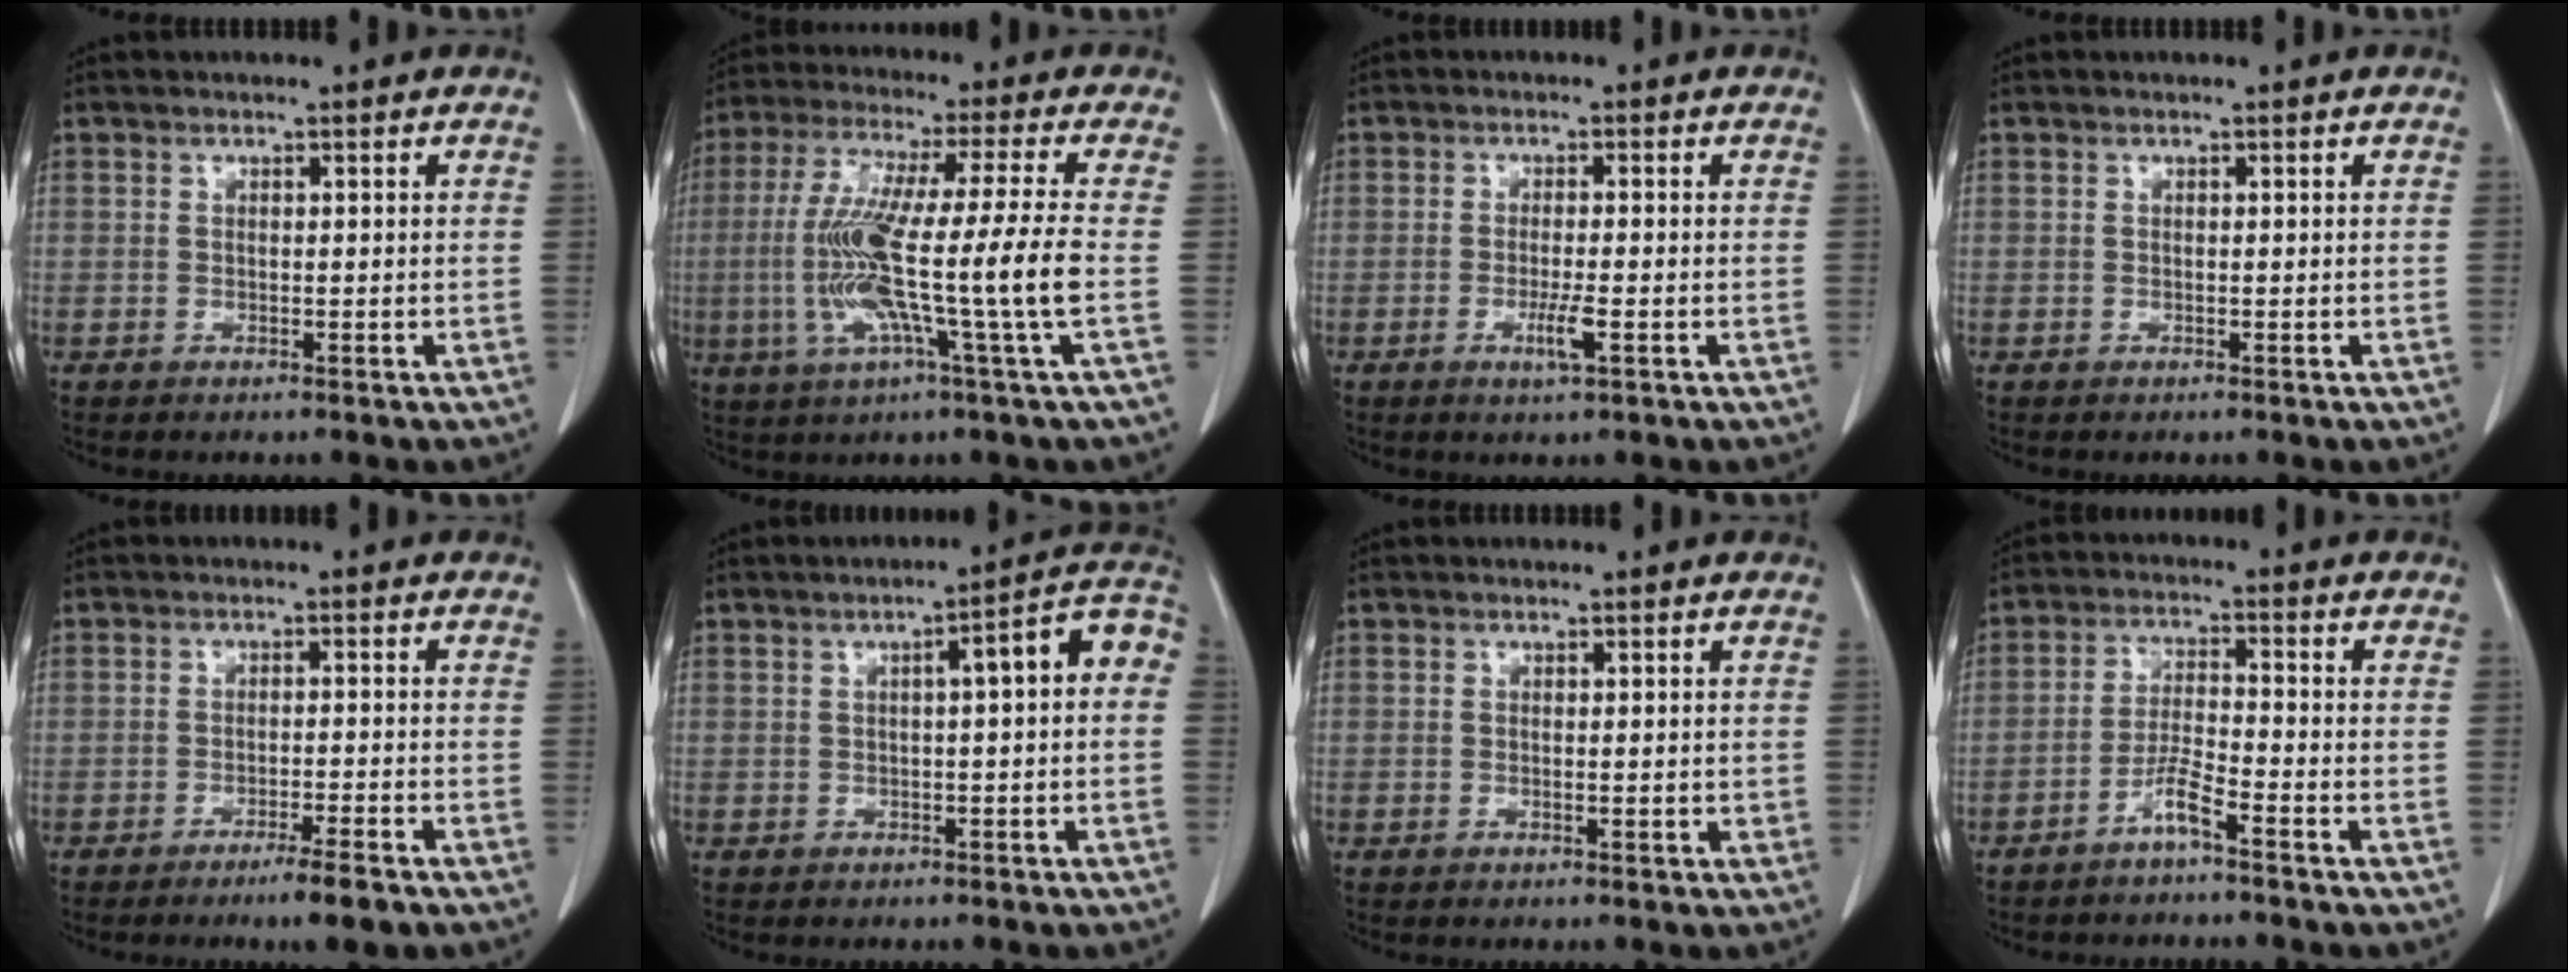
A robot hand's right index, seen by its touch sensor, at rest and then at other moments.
{"total": 14.8, "force": [-2.4, -1.7, 14.6], "torque": [-0.280, -0.009, -0.048]}
{"total": 3.2, "force": [-1.1, 0.1, 3.0], "torque": [-0.055, -0.004, -0.016]}
{"total": 0.0}
{"total": 4.5, "force": [-3.2, -0.2, 3.1], "torque": [-0.046, -0.009, -0.052]}
{"total": 6.9, "force": [0.6, 1.0, 6.8], "torque": [-0.087, 0.027, 0.001]}
{"total": 0.6, "force": [0.1, 0.2, 0.6], "torque": [-0.008, 0.000, 0.005]}
{"total": 4.3, "force": [-3.1, -0.2, 2.9], "torque": [-0.063, 0.002, -0.064]}